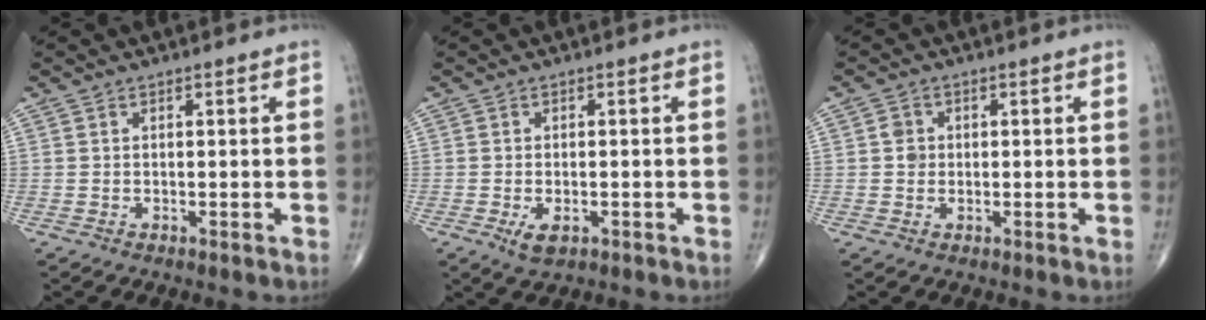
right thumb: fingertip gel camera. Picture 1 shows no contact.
{"total": 3.2, "force": [-1.2, 1.6, 2.5], "torque": [-0.041, -0.003, -0.016]}
{"total": 2.2, "force": [0.1, 2.0, 0.9], "torque": [-0.004, 0.004, 0.000]}